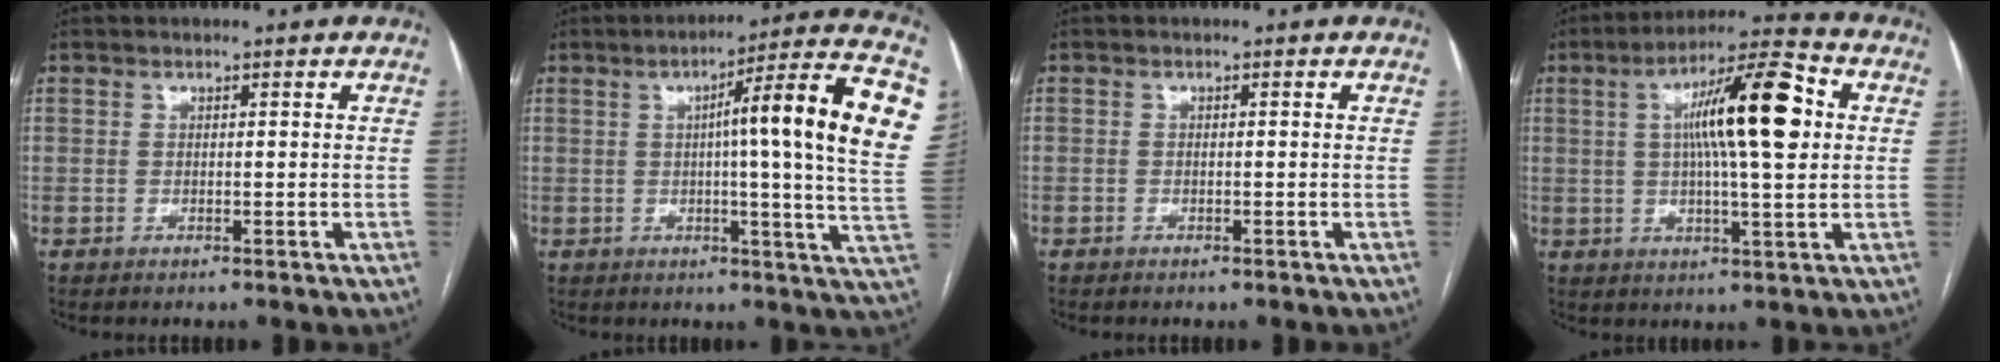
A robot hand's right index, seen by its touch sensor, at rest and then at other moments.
{"total": 19.5, "force": [4.3, -0.7, 19.0], "torque": [-0.216, 0.019, 0.046]}
{"total": 0.5, "force": [-0.5, 0.1, 0.2], "torque": [-0.007, 0.000, -0.009]}
{"total": 14.7, "force": [2.8, 1.9, 14.3], "torque": [-0.237, 0.025, 0.040]}